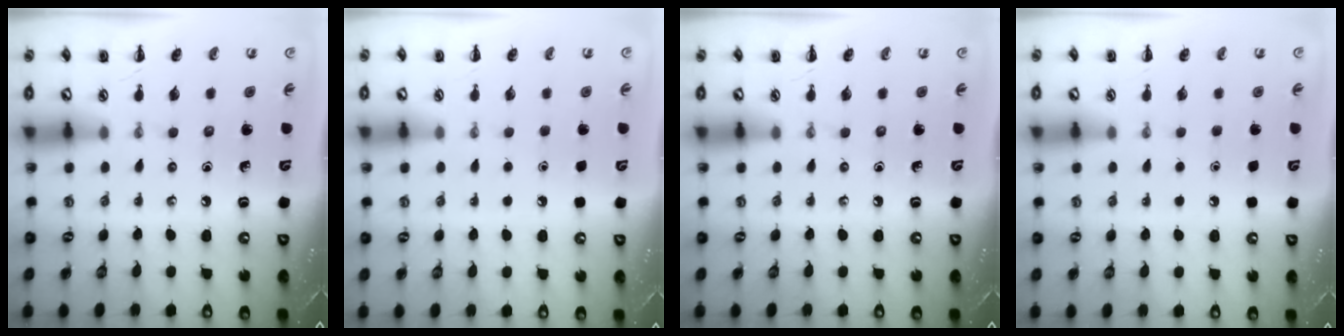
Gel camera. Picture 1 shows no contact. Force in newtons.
{"total": 1.6, "press": 1.6, "slide": 0.1}
{"total": 0.0}
{"total": 1.8, "press": 1.8, "slide": 0.1}